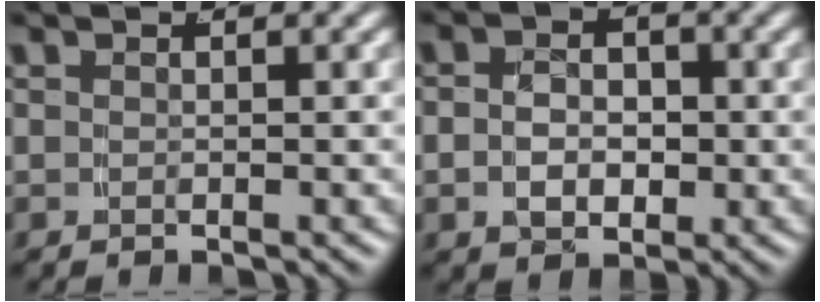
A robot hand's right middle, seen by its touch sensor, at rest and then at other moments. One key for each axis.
{"total": 3.5, "fx": -0.5, "fy": 2.6, "fz": 2.4, "tx": -0.042, "ty": -0.010, "tz": -0.002}